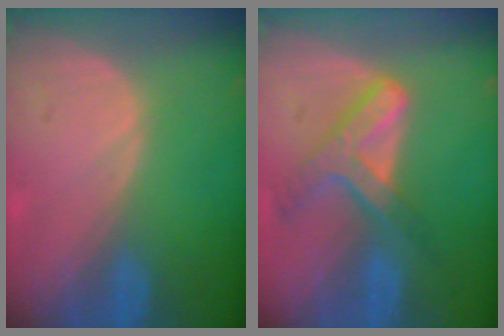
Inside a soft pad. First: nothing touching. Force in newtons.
{"total": 7.2, "press": 6.1, "slide": 3.9}